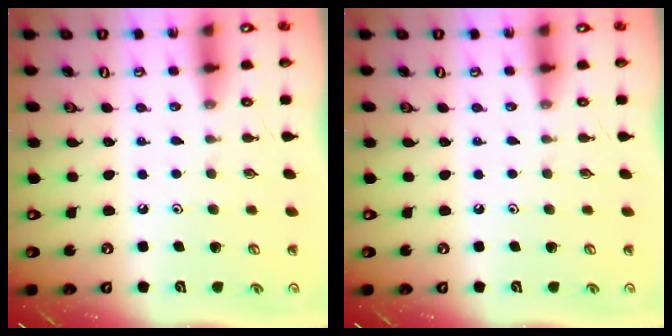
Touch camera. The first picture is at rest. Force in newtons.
{"total": 0.0}